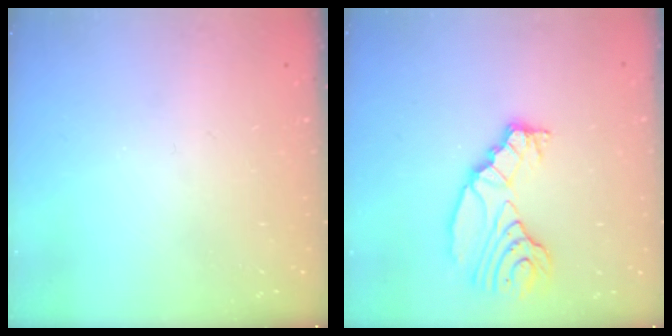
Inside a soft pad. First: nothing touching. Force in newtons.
{"total": 12.4, "press": 12.3, "slide": 1.1}